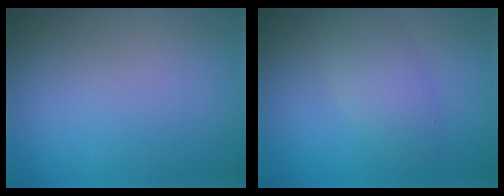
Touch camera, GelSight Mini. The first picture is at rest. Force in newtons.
{"total": 3.0, "press": 3.0, "slide": 0.1}